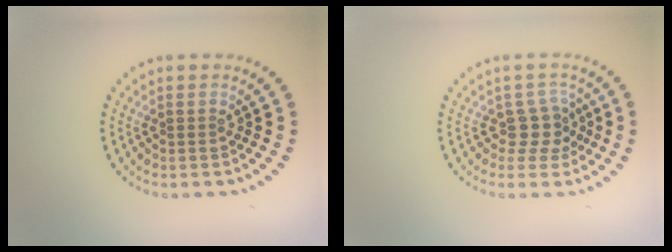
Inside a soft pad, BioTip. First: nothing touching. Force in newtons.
{"total": 2.4, "press": 2.0, "slide": 1.4}